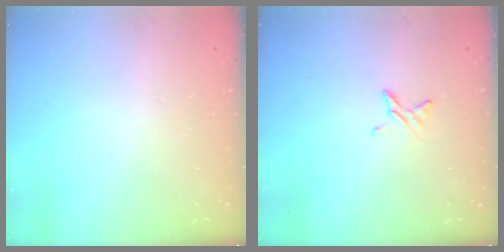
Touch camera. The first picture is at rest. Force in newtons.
{"total": 4.2, "press": 4.2, "slide": 0.5}